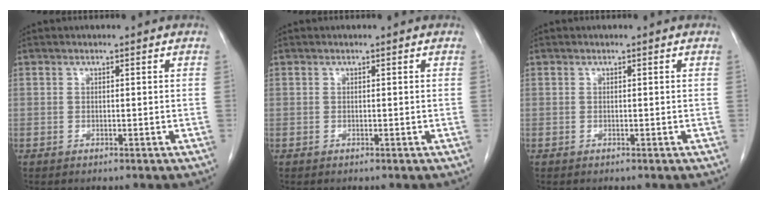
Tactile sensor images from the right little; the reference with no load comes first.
{"total": 0.0}
{"total": 0.0}